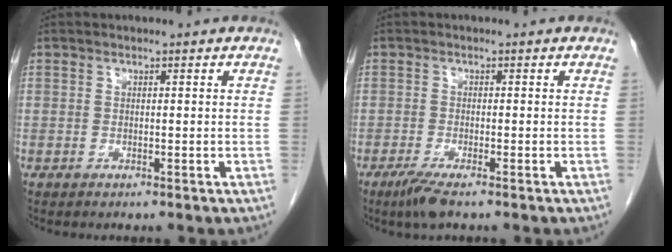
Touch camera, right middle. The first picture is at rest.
{"total": 3.1, "force": [-2.2, 0.2, 2.3], "torque": [-0.050, -0.010, -0.044]}